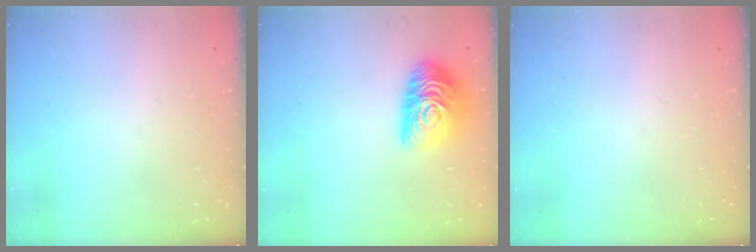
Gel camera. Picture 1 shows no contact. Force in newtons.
{"total": 14.7, "press": 14.7, "slide": 0.8}
{"total": 0.0}